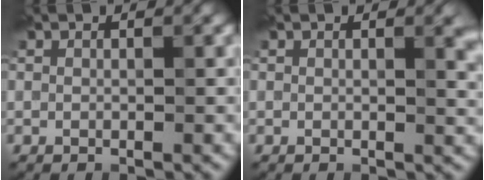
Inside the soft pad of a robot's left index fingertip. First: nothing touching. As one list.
[{"total": 1.8, "force": [0.7, 0.6, 1.5], "torque": [-0.012, -0.001, 0.010]}]